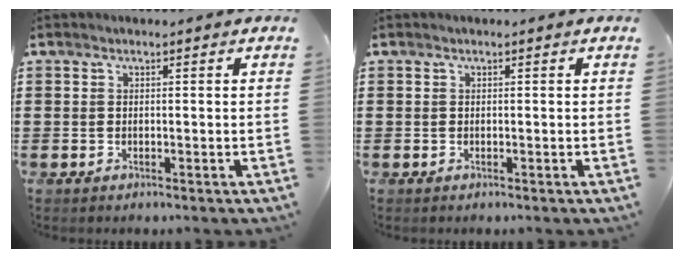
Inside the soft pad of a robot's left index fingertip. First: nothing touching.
{"total": 0.0}